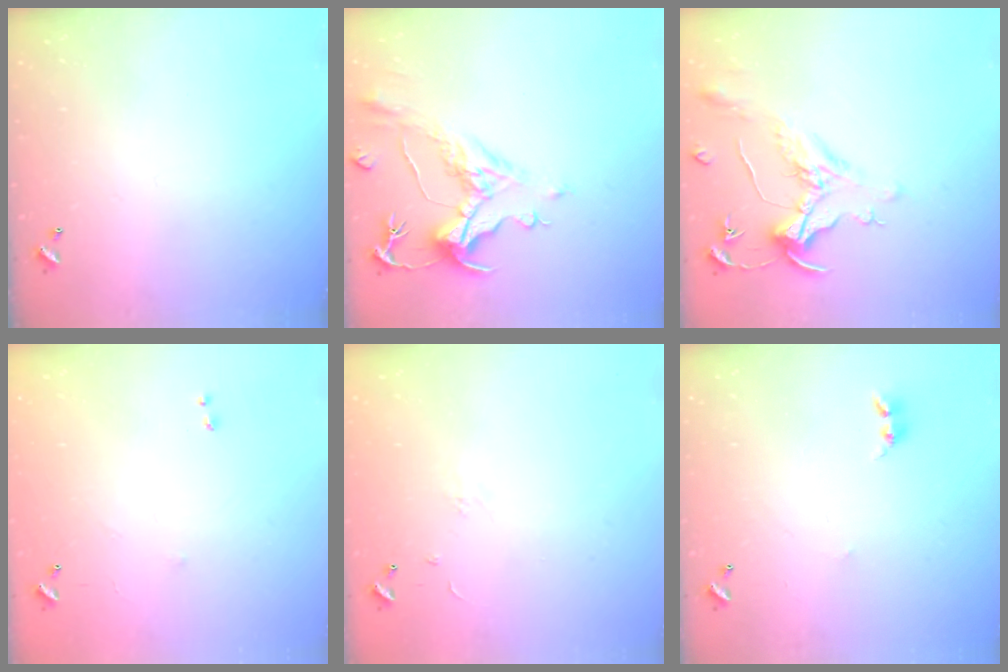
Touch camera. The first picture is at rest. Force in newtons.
{"total": 1.5, "press": 0.4, "slide": 1.4}
{"total": 1.6, "press": 1.4, "slide": 0.7}
{"total": 6.4, "press": 6.3, "slide": 0.8}
{"total": 3.9, "press": 3.8, "slide": 0.8}
{"total": 2.9, "press": 2.9, "slide": 0.3}